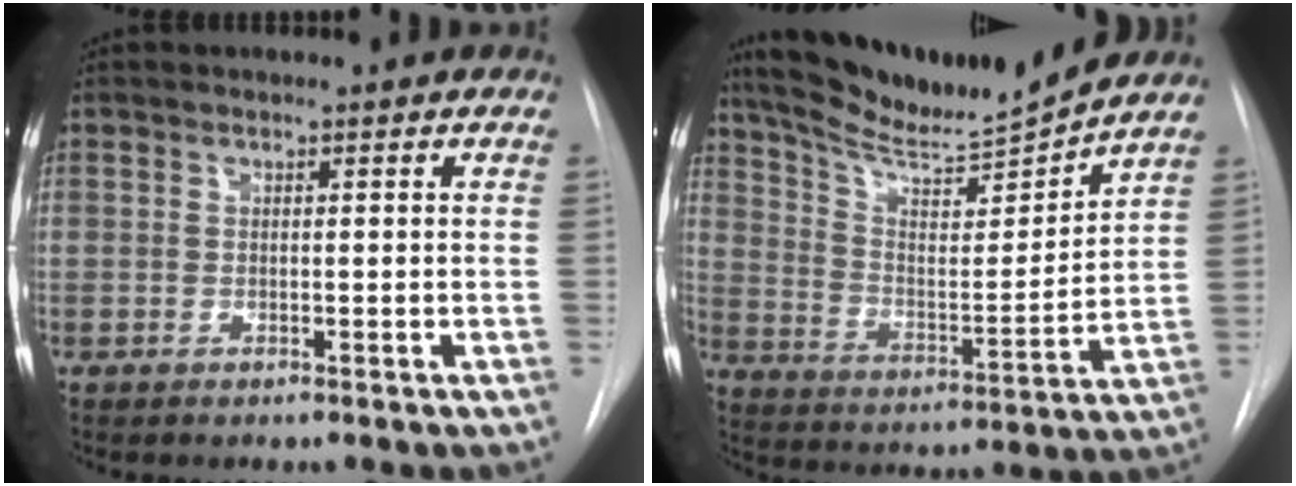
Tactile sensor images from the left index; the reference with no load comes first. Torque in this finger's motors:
{"motor_torque": [0.70, -1.43, -0.02, 0.12]}